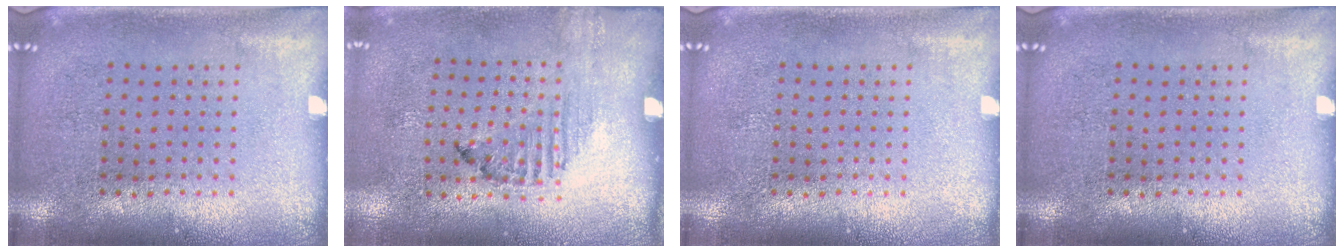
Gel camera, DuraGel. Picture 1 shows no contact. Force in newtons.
{"total": 1.5, "press": 1.2, "slide": 0.8}
{"total": 0.0}
{"total": 0.0}